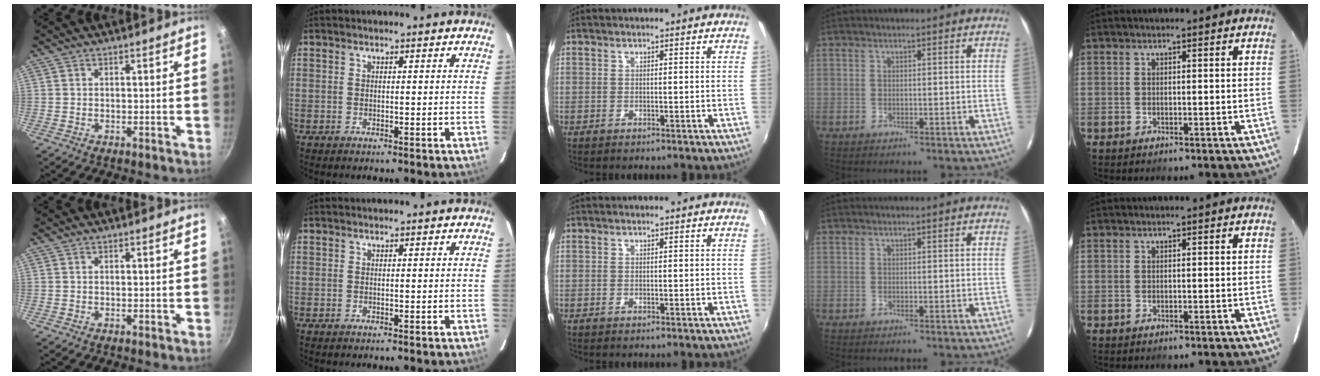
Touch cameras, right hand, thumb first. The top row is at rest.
{}